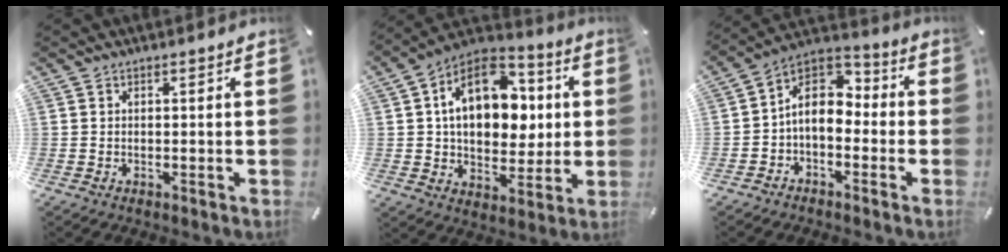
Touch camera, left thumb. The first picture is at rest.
{"total": 18.2, "force": [4.2, 12.9, 12.2], "torque": [-0.190, -0.010, 0.077]}
{"total": 9.1, "force": [-0.7, 6.8, 6.0], "torque": [-0.120, 0.005, -0.014]}